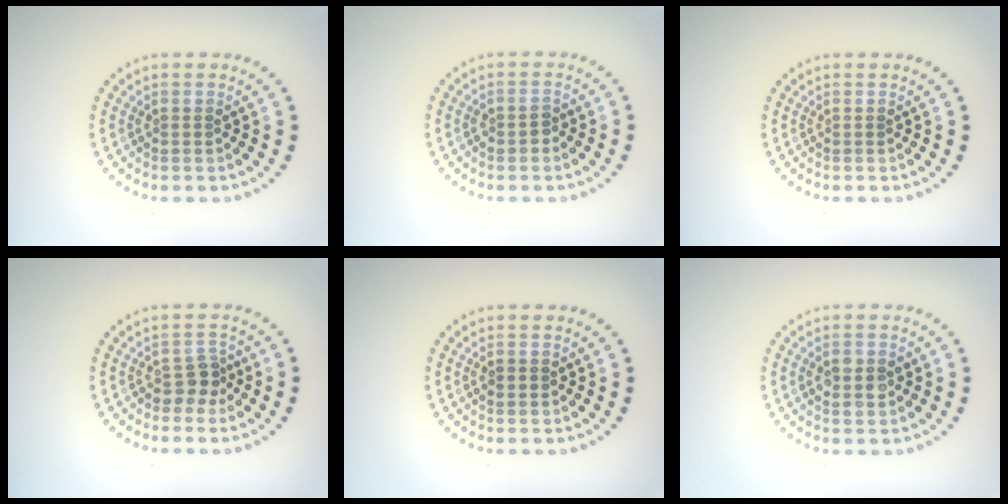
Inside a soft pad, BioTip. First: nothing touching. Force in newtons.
{"total": 1.1, "press": 1.0, "slide": 0.2}
{"total": 0.0}
{"total": 1.9, "press": 1.6, "slide": 1.1}
{"total": 1.2, "press": 1.2, "slide": 0.1}
{"total": 2.5, "press": 2.5, "slide": 0.1}